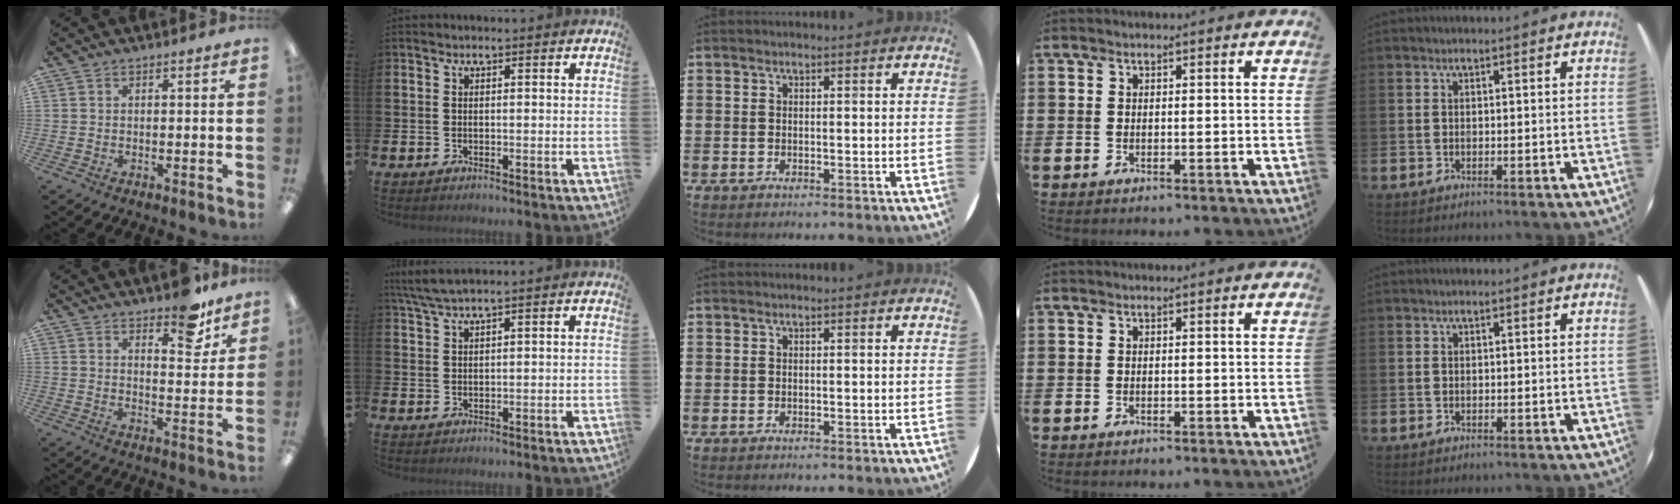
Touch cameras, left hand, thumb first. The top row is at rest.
{"thumb": {"total": 9.1, "force": [7.1, 3.5, 4.5], "torque": [-0.042, -0.046, 0.120]}, "index": {"total": 3.3, "force": [2.8, 0.1, 1.8], "torque": [-0.044, -0.001, 0.052]}}